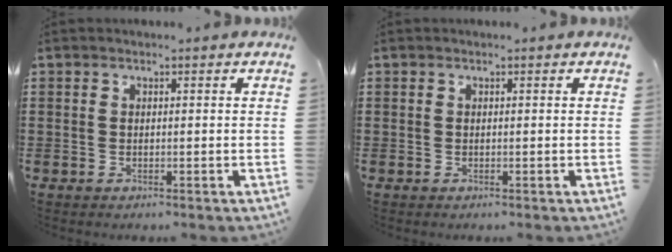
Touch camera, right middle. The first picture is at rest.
{"total": 0.0}